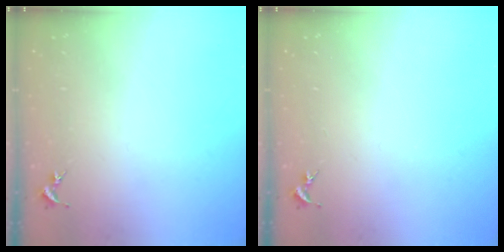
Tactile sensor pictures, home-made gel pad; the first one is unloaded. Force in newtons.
{"total": 0.0}